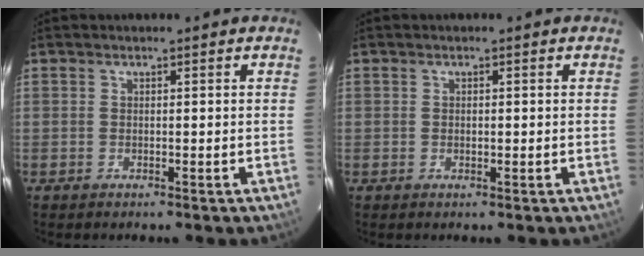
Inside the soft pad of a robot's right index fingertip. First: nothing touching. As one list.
[{"total": 0.7, "force": [-0.1, 0.5, 0.5], "torque": [-0.010, 0.002, -0.001]}]